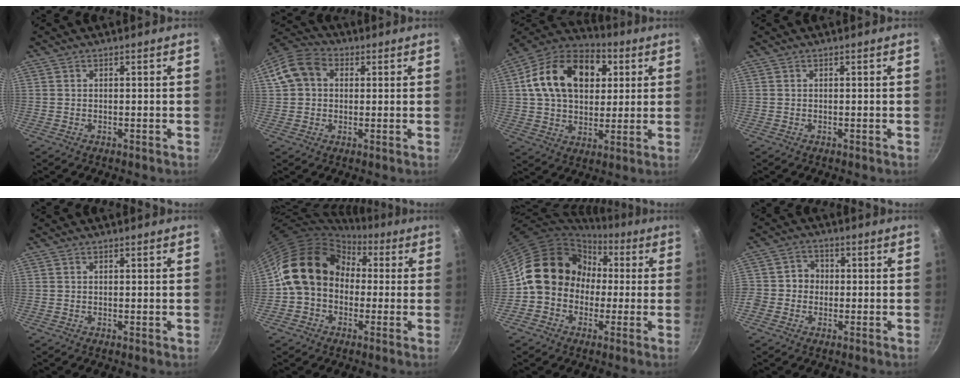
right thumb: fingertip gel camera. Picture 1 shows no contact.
{"total": 9.9, "force": [2.1, 7.7, 5.8], "torque": [-0.093, 0.025, 0.021]}
{"total": 21.1, "force": [5.5, 14.5, 14.2], "torque": [-0.212, 0.013, 0.080]}
{"total": 0.0}
{"total": 0.0}
{"total": 15.2, "force": [1.6, 12.2, 8.8], "torque": [-0.117, 0.040, 0.012]}
{"total": 13.8, "force": [0.3, 12.1, 6.5], "torque": [-0.056, 0.038, -0.012]}
{"total": 4.8, "force": [-0.9, 4.5, 1.4], "torque": [0.009, 0.015, -0.028]}